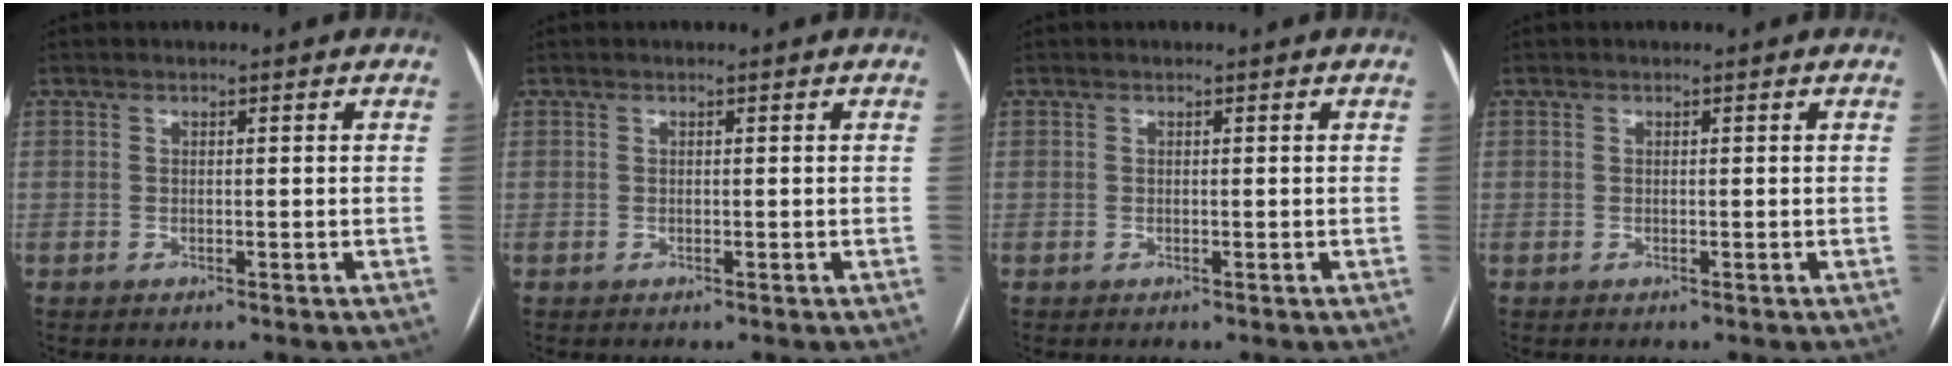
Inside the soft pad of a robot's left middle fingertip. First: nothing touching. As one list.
[{"total": 0.0}, {"total": 0.0}, {"total": 0.0}]